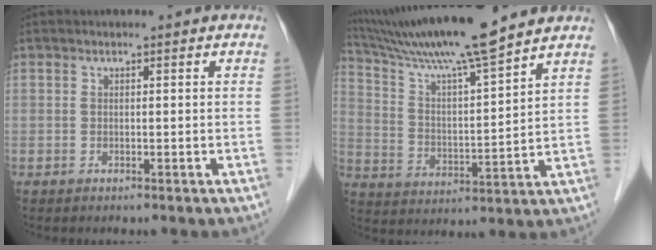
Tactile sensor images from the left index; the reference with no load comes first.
{"total": 16.0, "force": [13.9, -0.9, 7.9], "torque": [-0.148, 0.009, 0.237]}